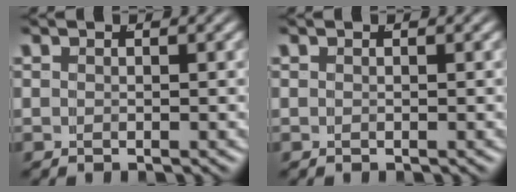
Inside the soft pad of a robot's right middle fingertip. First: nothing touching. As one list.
[{"total": 0.0}]